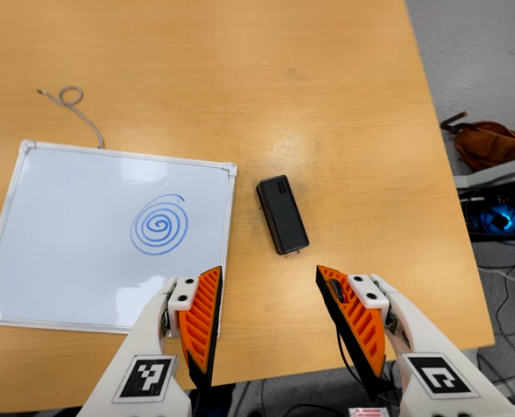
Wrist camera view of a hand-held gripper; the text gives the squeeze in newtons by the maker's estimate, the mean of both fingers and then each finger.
{"total": 0.0}